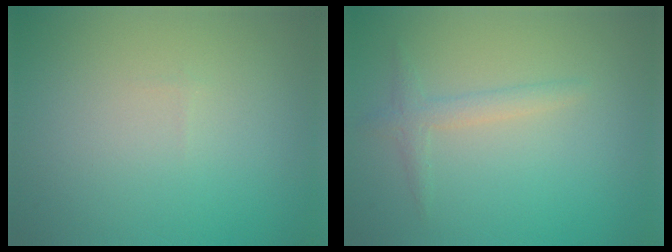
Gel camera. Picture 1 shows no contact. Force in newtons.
{"total": 1.7, "press": 1.7, "slide": 0.1}